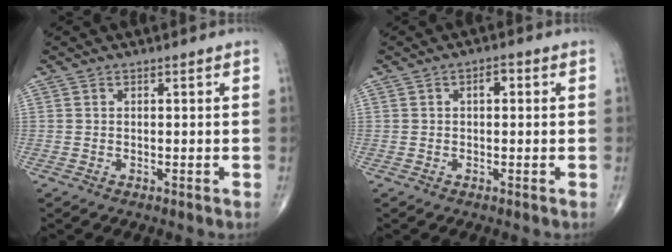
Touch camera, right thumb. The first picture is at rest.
{"total": 2.0, "force": [0.3, 1.1, 1.6], "torque": [-0.018, 0.007, 0.001]}